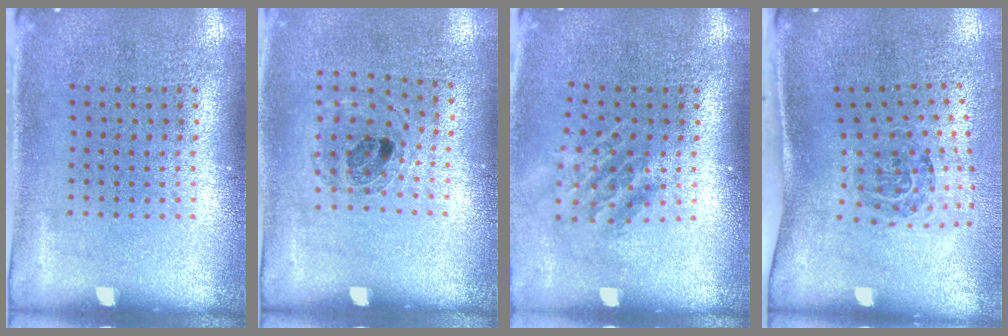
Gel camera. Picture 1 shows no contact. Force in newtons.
{"total": 0.9, "press": 0.9, "slide": 0.3}
{"total": 1.5, "press": 1.1, "slide": 1.1}
{"total": 1.7, "press": 1.1, "slide": 1.2}